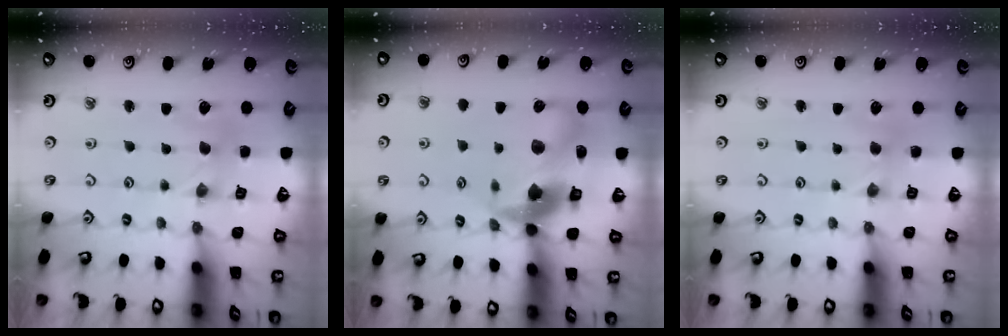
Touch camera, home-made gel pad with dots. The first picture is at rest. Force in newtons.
{"total": 16.3, "press": 16.1, "slide": 2.4}
{"total": 2.1, "press": 2.1, "slide": 0.4}